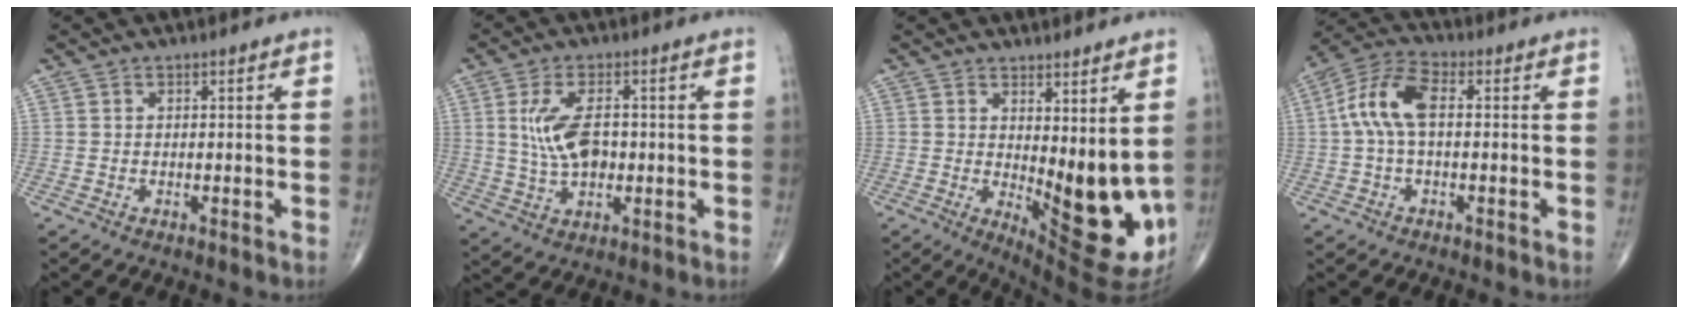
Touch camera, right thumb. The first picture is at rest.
{"total": 8.5, "force": [0.7, 4.6, 7.1], "torque": [-0.133, 0.000, 0.018]}
{"total": 13.0, "force": [0.7, 5.0, 12.0], "torque": [-0.151, -0.037, 0.028]}
{"total": 9.1, "force": [0.6, 4.4, 7.9], "torque": [-0.177, 0.029, 0.006]}